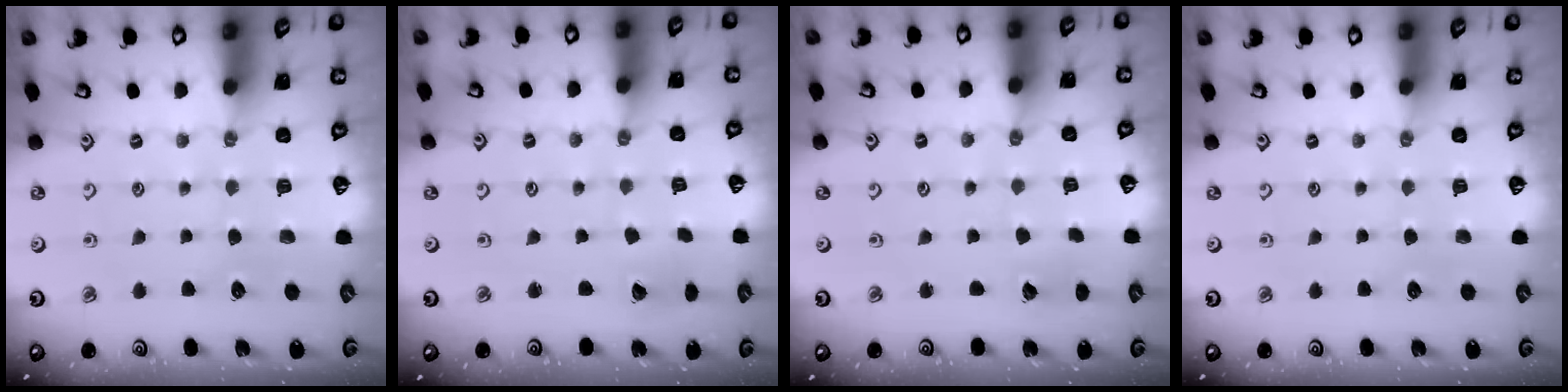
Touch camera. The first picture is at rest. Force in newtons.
{"total": 3.2, "press": 3.2, "slide": 0.3}
{"total": 2.7, "press": 2.7, "slide": 0.3}
{"total": 0.0}